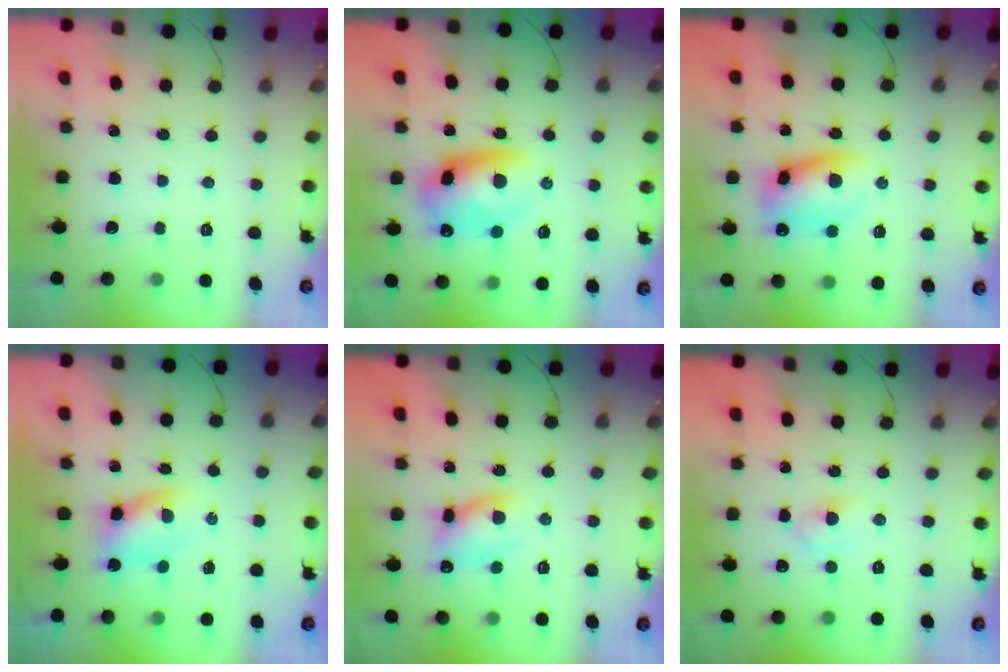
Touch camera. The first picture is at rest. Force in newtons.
{"total": 12.9, "press": 12.5, "slide": 3.3}
{"total": 12.5, "press": 12.4, "slide": 2.0}
{"total": 2.8, "press": 2.7, "slide": 0.7}
{"total": 9.5, "press": 9.3, "slide": 1.9}
{"total": 3.9, "press": 3.6, "slide": 1.4}